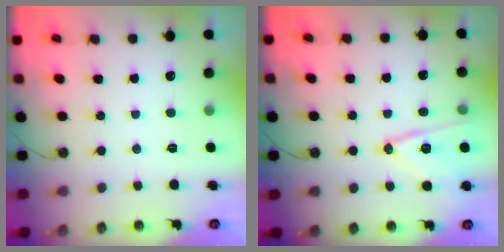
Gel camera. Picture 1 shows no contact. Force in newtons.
{"total": 13.3, "press": 13.3, "slide": 1.4}